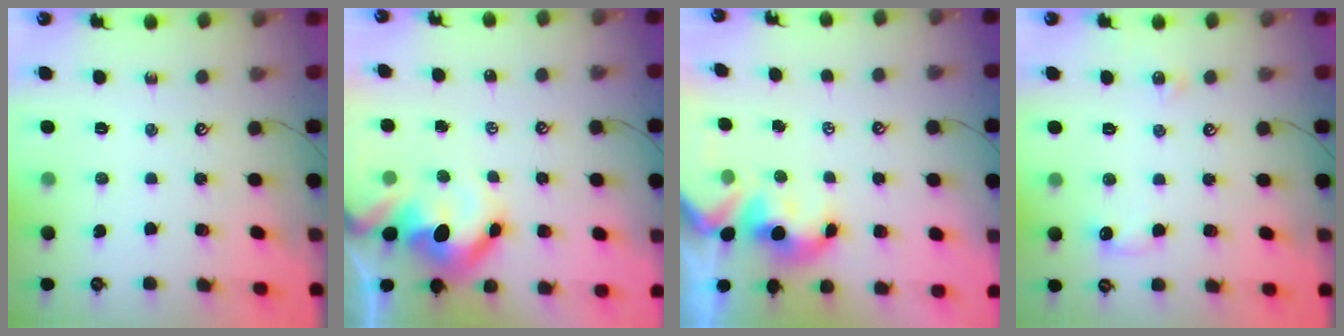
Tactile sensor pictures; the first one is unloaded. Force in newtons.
{"total": 12.4, "press": 12.4, "slide": 1.5}
{"total": 2.1, "press": 1.9, "slide": 0.7}
{"total": 5.4, "press": 5.3, "slide": 0.6}